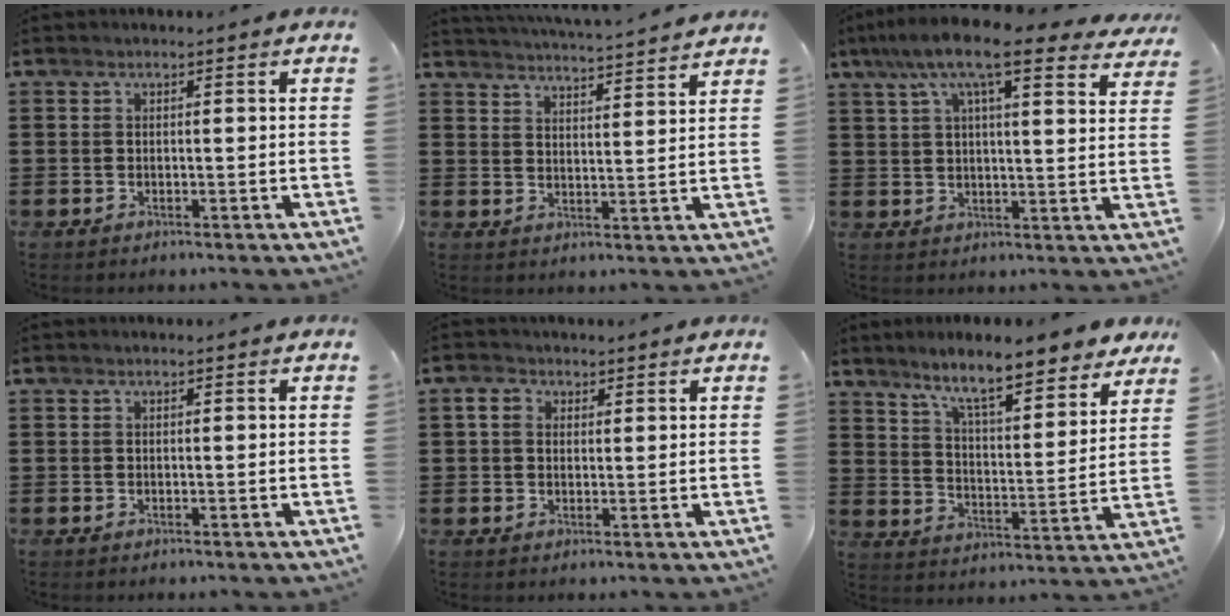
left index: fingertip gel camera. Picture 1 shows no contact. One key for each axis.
{"total": 4.4, "fx": 4.3, "fy": -0.9, "fz": 0.4, "tx": -0.027, "ty": -0.033, "tz": 0.073}
{"total": 11.3, "fx": 8.3, "fy": 2.2, "fz": 7.4, "tx": -0.162, "ty": -0.015, "tz": 0.144}
{"total": 0.0}
{"total": 2.8, "fx": 1.2, "fy": 2.1, "fz": 1.5, "tx": -0.029, "ty": 0.006, "tz": 0.019}
{"total": 8.9, "fx": 7.7, "fy": 0.3, "fz": 4.4, "tx": -0.105, "ty": -0.045, "tz": 0.128}